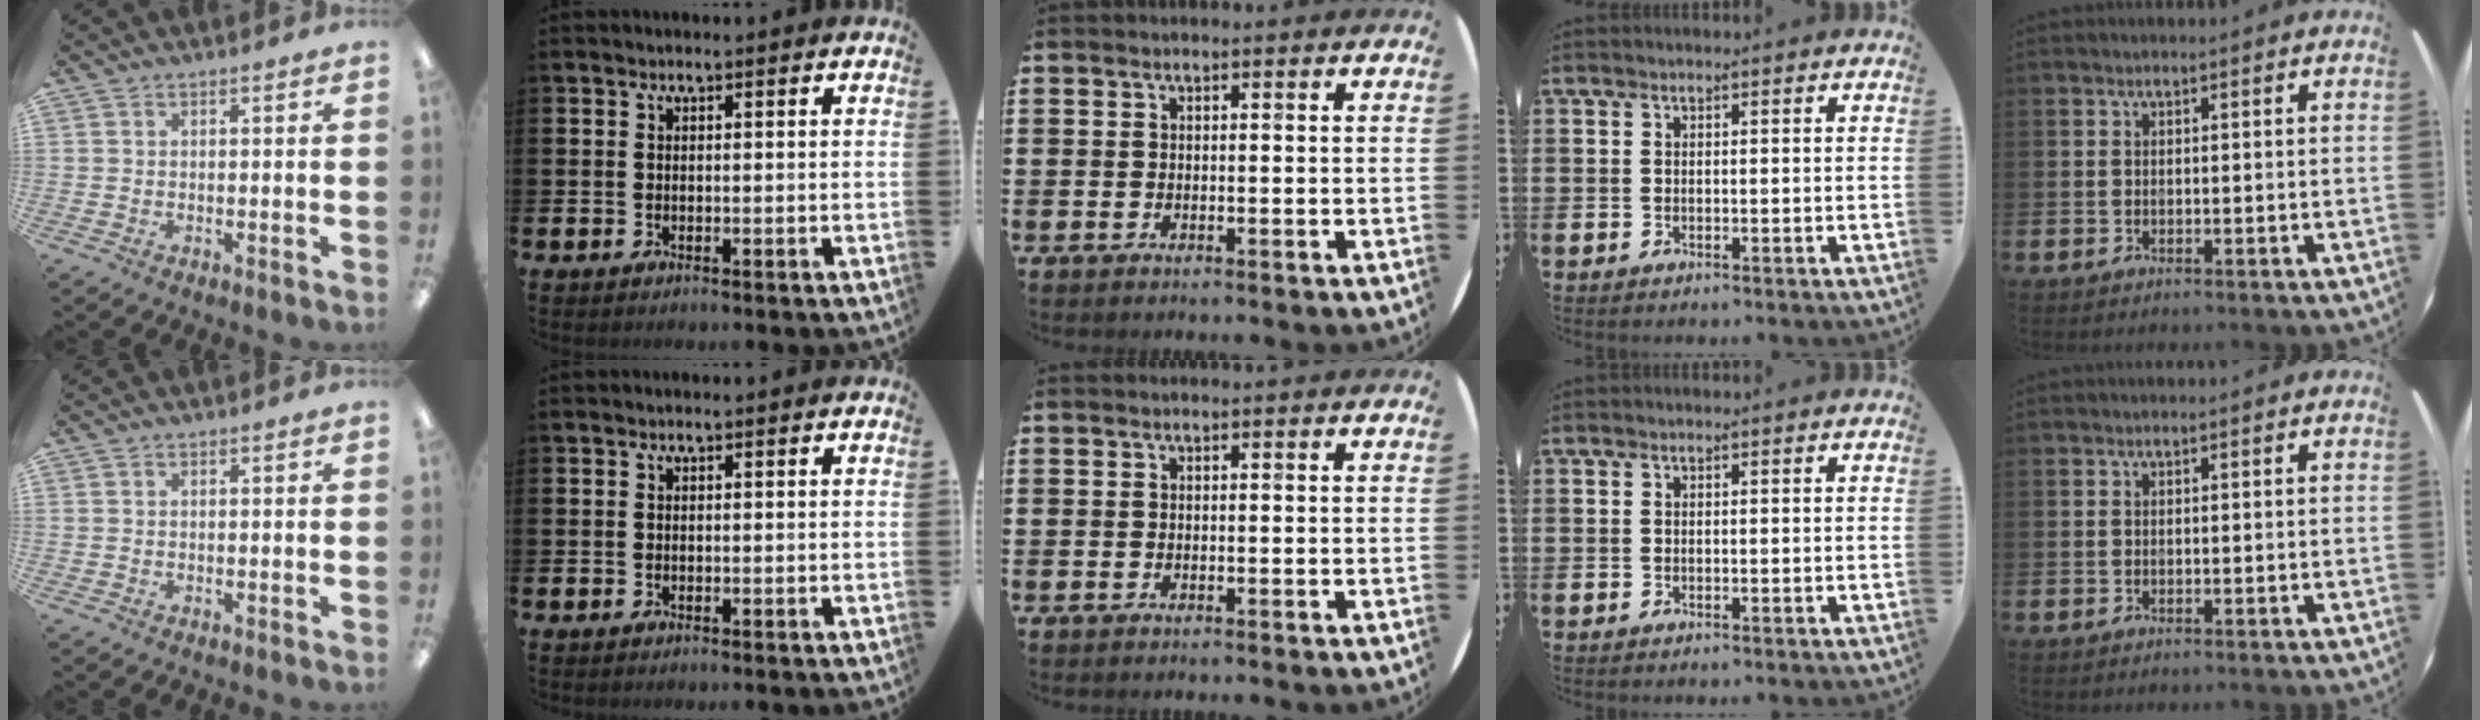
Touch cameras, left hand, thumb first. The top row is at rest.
{}